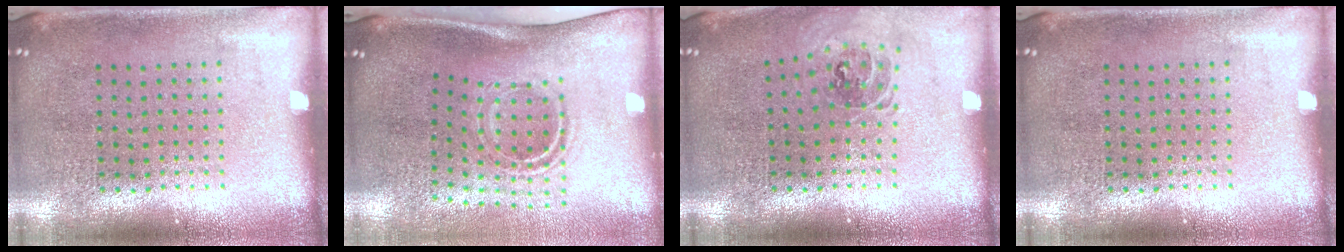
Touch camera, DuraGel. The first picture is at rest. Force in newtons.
{"total": 1.9, "press": 1.2, "slide": 1.5}
{"total": 0.9, "press": 0.9, "slide": 0.2}
{"total": 0.0}